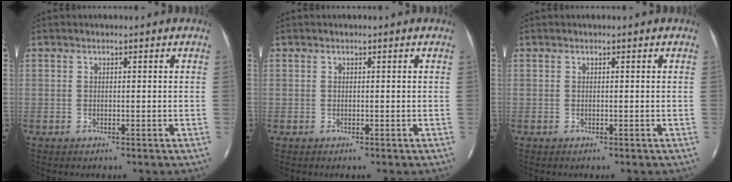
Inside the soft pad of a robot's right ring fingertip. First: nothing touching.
{"total": 0.0}
{"total": 0.0}